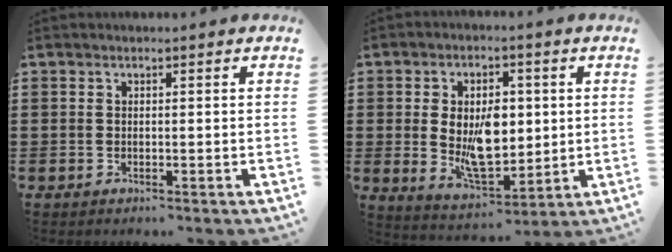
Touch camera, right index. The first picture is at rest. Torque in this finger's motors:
{"motor_torque": [1.75, 0.39, 1.05, 0.21]}